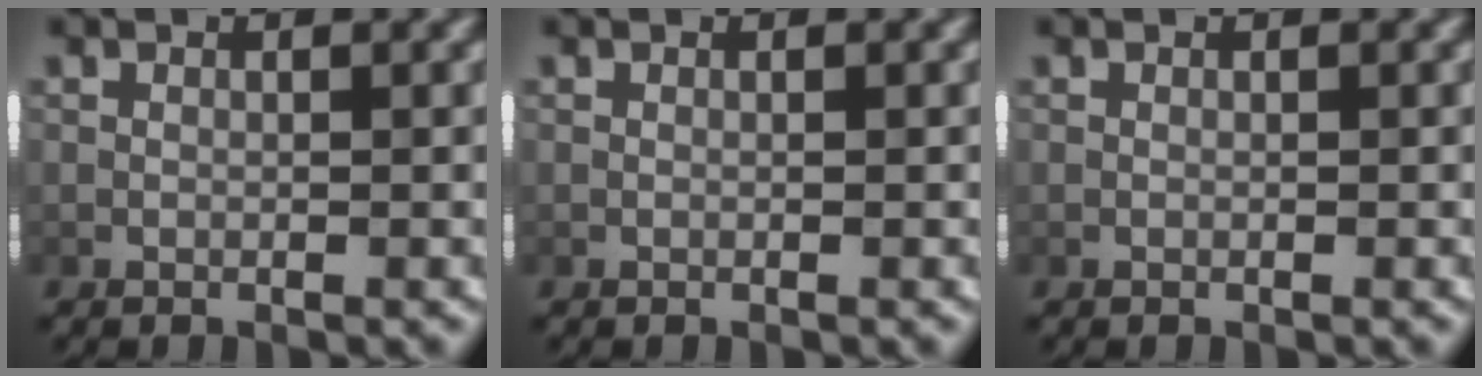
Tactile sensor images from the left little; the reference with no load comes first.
{"total": 0.0}
{"total": 0.0}